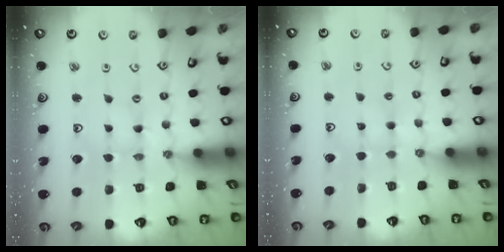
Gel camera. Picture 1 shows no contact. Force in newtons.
{"total": 2.8, "press": 2.8, "slide": 0.3}